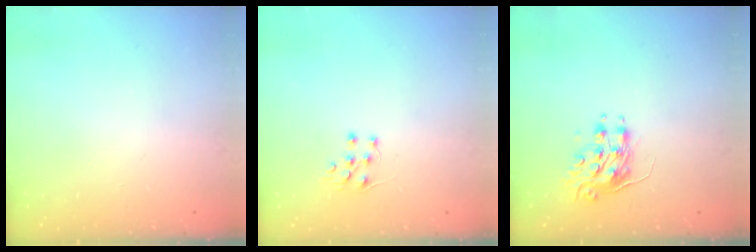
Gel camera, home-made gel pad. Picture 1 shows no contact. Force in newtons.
{"total": 4.7, "press": 4.7, "slide": 0.3}
{"total": 8.2, "press": 8.2, "slide": 0.1}